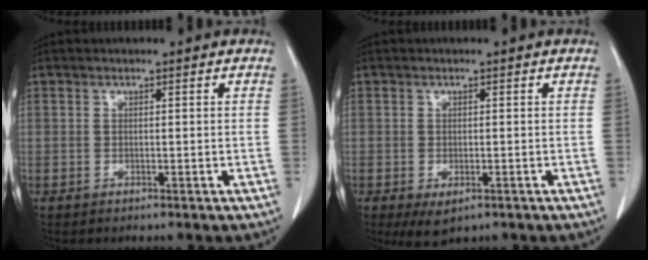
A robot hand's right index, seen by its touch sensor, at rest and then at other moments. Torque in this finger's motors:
{"motor_torque": [0.52, -0.44, 0.09, 0.00]}